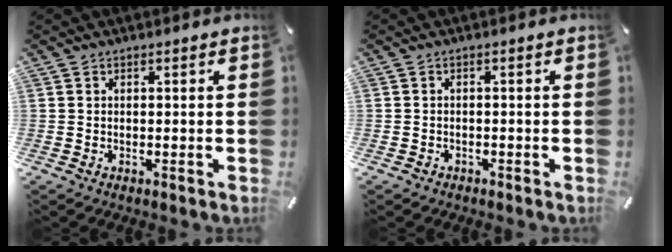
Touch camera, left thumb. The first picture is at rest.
{"total": 1.0, "force": [-0.8, 0.6, 0.2], "torque": [-0.005, 0.003, -0.020]}